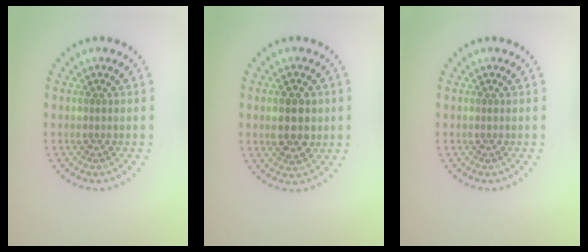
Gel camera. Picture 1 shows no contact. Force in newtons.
{"total": 3.9, "press": 3.9, "slide": 0.4}
{"total": 0.0}